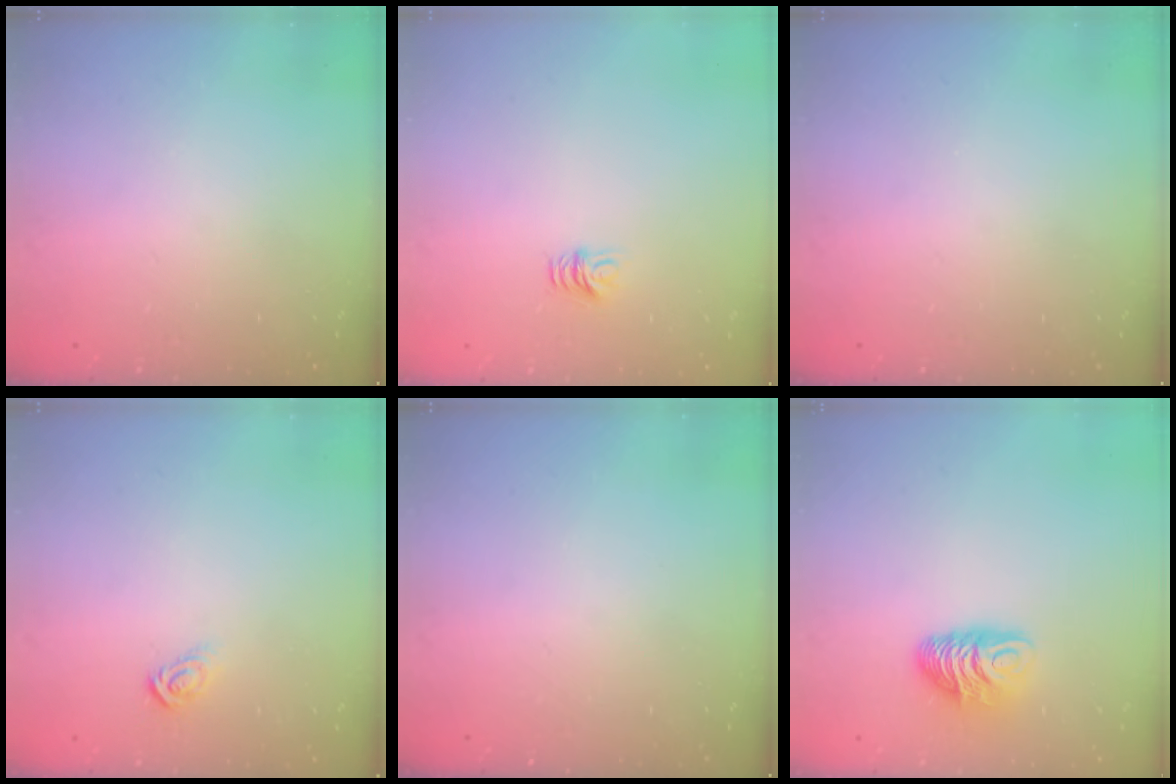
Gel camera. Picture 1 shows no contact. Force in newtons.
{"total": 5.1, "press": 5.1, "slide": 0.5}
{"total": 0.0}
{"total": 3.9, "press": 3.9, "slide": 0.2}
{"total": 0.0}
{"total": 9.4, "press": 9.4, "slide": 0.9}